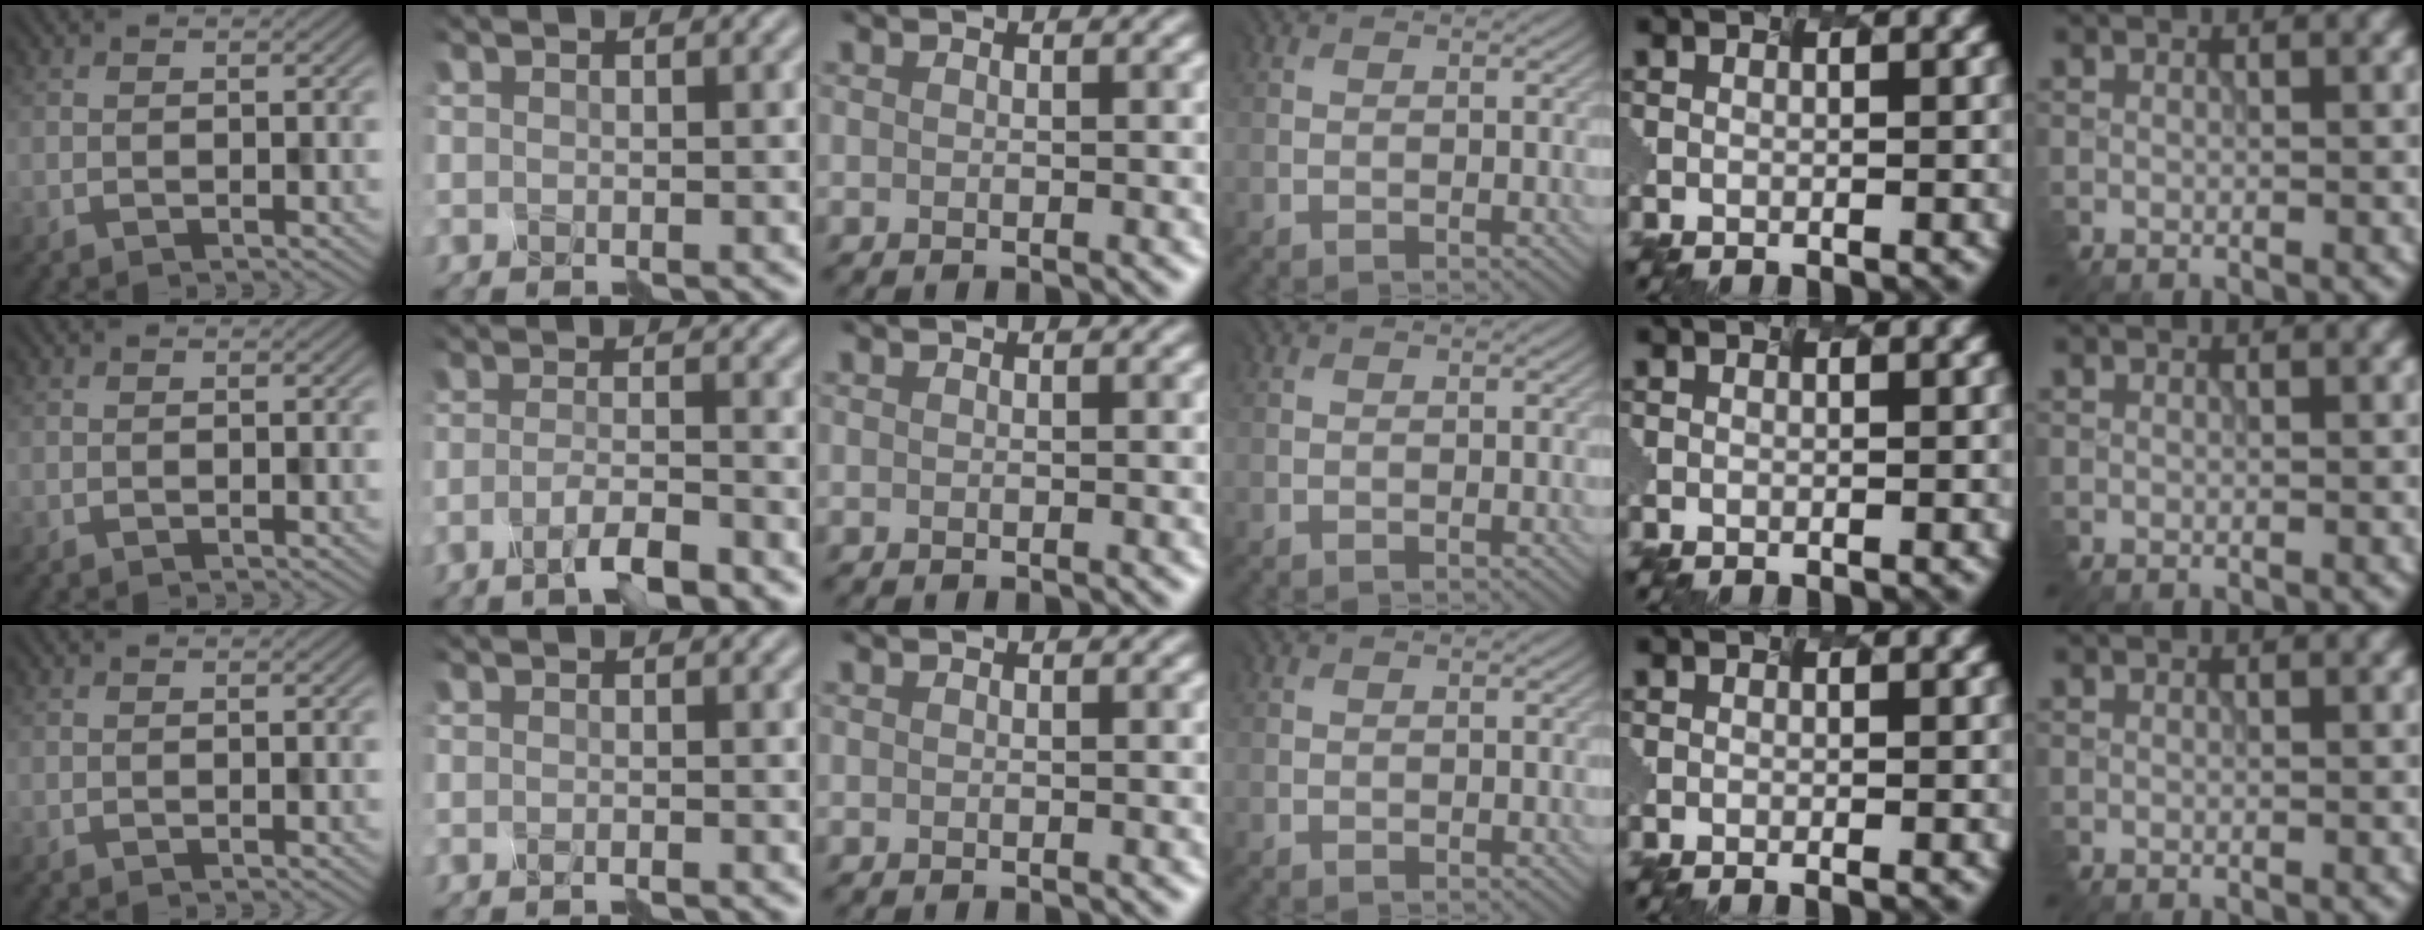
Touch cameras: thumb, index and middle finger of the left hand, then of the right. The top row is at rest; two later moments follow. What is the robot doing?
{"motion": "disassemble", "object": "puzzle pieces"}